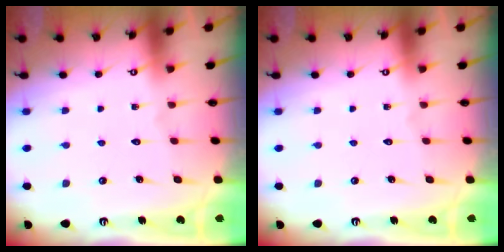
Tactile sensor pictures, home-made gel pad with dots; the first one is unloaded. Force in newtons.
{"total": 0.0}